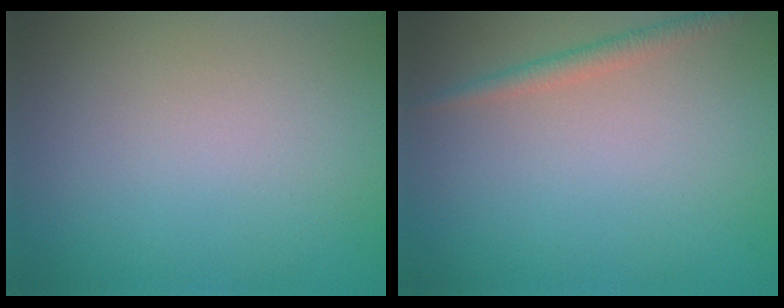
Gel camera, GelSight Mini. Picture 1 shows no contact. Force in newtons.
{"total": 1.6, "press": 1.6, "slide": 0.0}